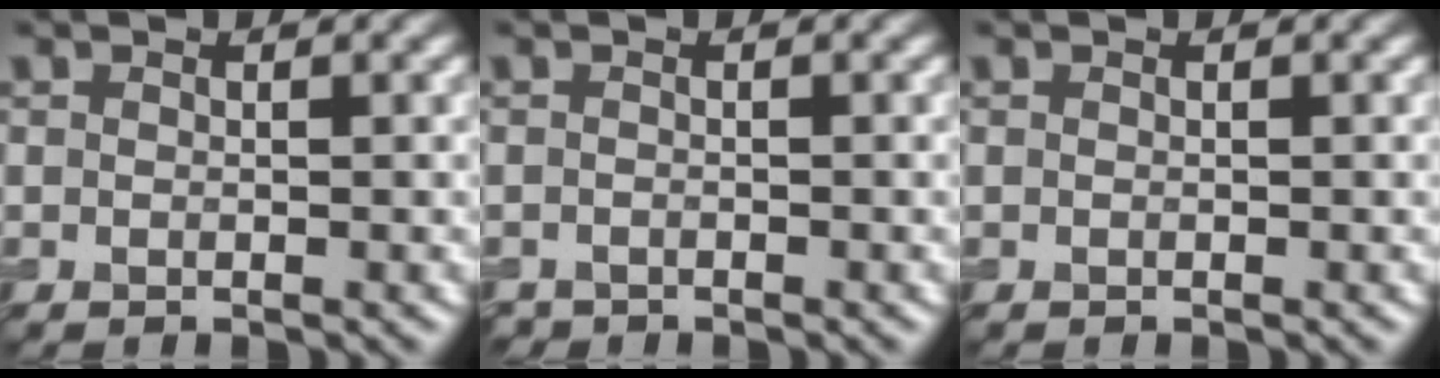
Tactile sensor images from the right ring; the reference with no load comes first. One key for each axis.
{"total": 0.8, "fx": -0.7, "fy": 0.2, "fz": -0.1, "tx": 0.003, "ty": -0.005, "tz": -0.015}
{"total": 0.0}